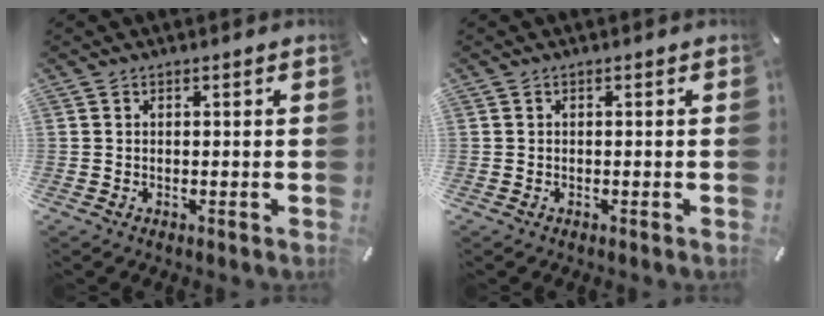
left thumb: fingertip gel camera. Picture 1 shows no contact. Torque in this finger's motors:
{"motor_torque": [-0.12, -0.31, -0.27, -0.05, -0.01]}